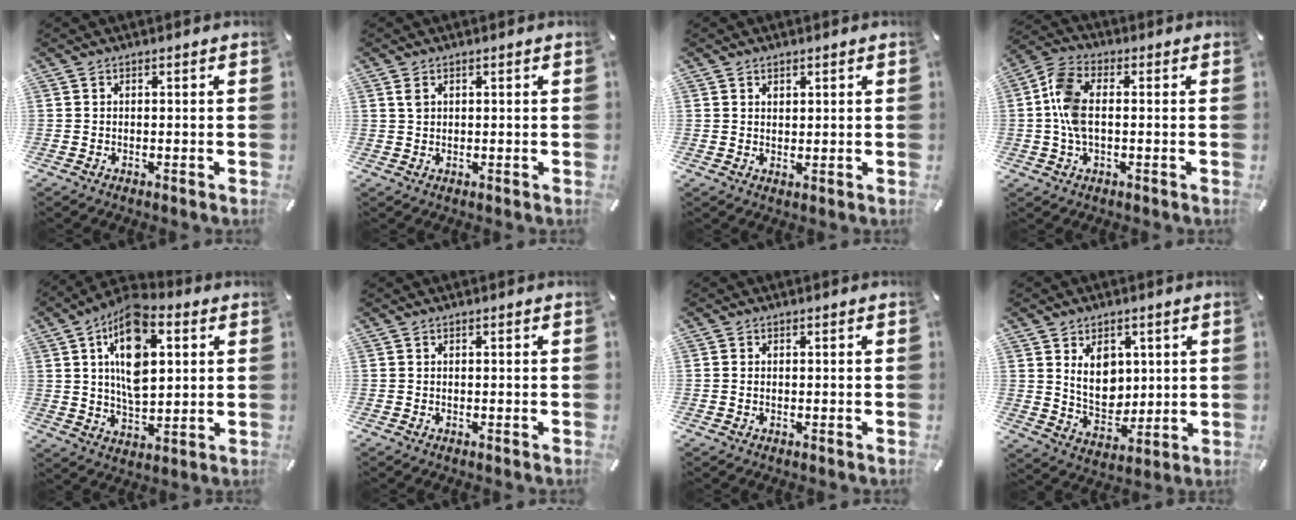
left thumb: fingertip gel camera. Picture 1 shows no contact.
{"total": 1.5, "force": [0.7, 1.0, 0.9], "torque": [-0.013, -0.002, 0.011]}
{"total": 1.4, "force": [1.1, 0.9, 0.0], "torque": [0.008, -0.003, 0.018]}
{"total": 8.3, "force": [-0.1, 4.5, 6.9], "torque": [-0.164, -0.002, -0.007]}
{"total": 16.0, "force": [5.1, 9.1, 12.1], "torque": [-0.222, -0.007, 0.089]}
{"total": 0.0}
{"total": 0.7, "force": [-0.1, 0.6, 0.5], "torque": [-0.011, 0.002, -0.003]}
{"total": 9.7, "force": [2.9, 7.7, 5.1], "torque": [-0.076, -0.010, 0.053]}